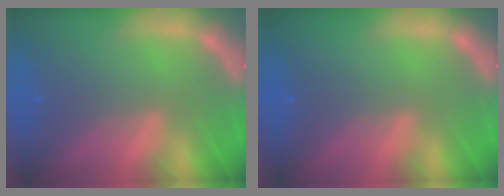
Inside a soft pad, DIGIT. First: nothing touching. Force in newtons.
{"total": 0.0}